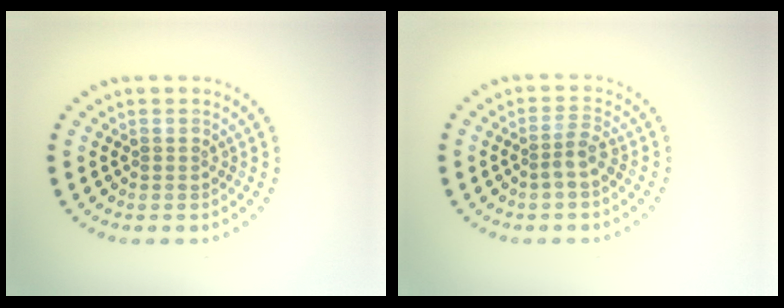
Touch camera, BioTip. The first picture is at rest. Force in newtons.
{"total": 1.7, "press": 1.2, "slide": 1.2}